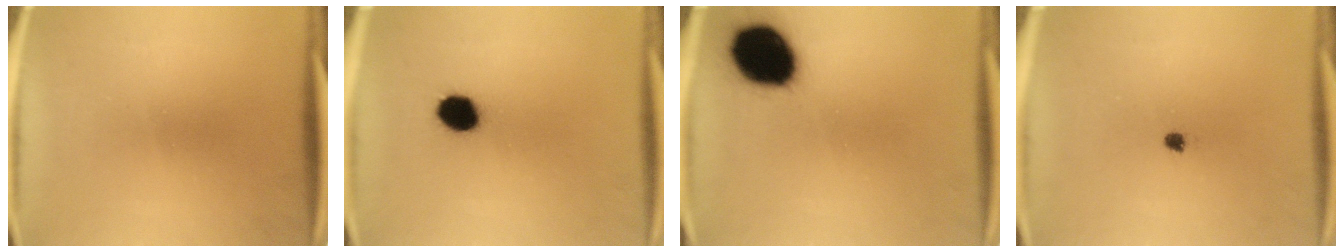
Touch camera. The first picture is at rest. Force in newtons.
{"total": 7.0}
{"total": 18.3}
{"total": 1.3}